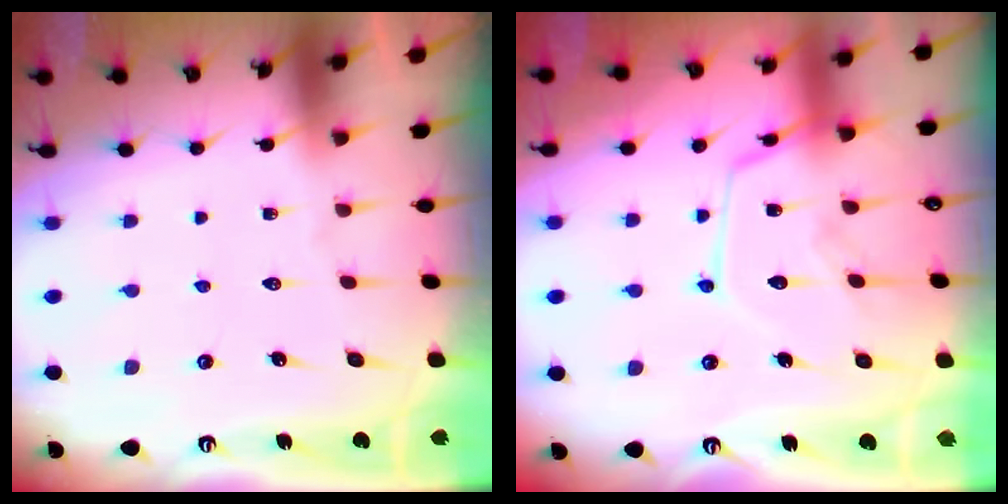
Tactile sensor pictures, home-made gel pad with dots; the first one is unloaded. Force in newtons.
{"total": 13.8, "press": 13.8, "slide": 1.2}